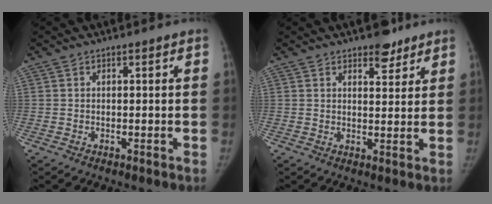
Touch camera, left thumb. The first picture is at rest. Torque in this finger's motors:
{"motor_torque": [0.72, -0.41, 0.92, -0.63, 0.07]}